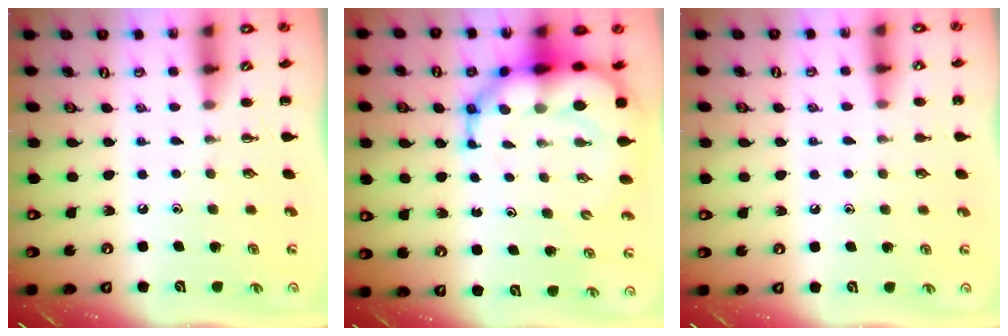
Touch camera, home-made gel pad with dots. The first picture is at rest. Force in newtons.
{"total": 12.2, "press": 11.7, "slide": 3.4}
{"total": 4.2, "press": 4.0, "slide": 1.3}